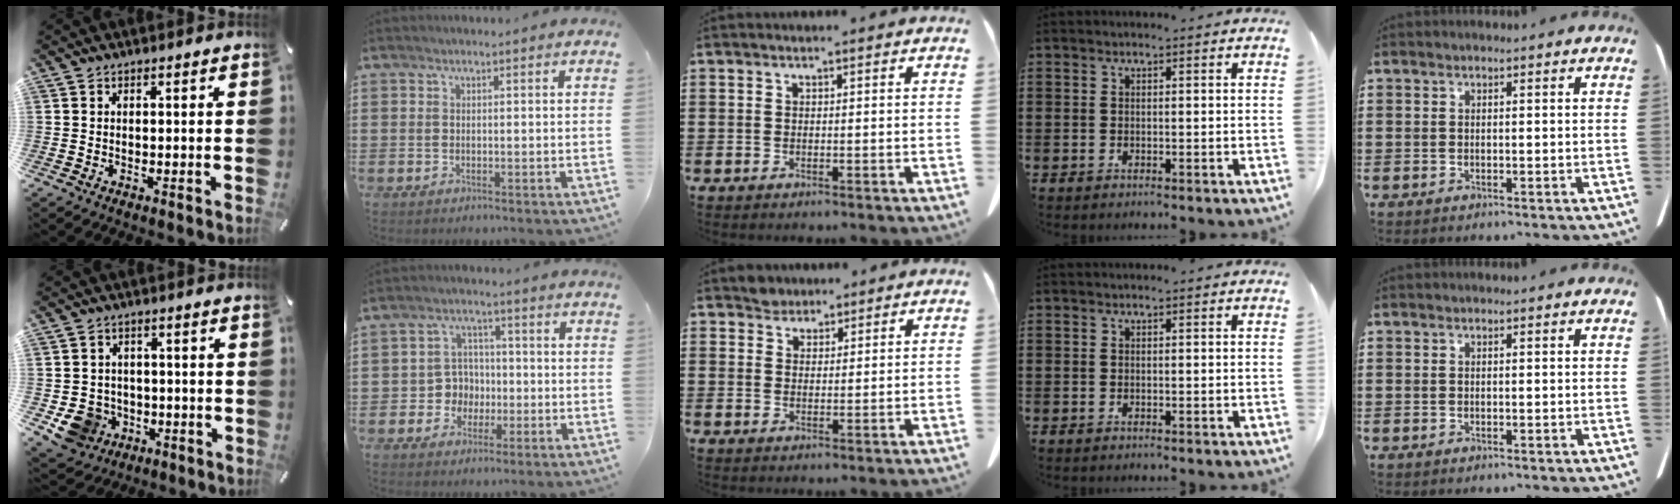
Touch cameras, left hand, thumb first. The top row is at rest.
{"thumb": {"total": 8.4, "force": [-2.5, 7.7, 2.3], "torque": [-0.059, 0.014, -0.045]}, "index": {"total": 5.0, "force": [-1.1, 4.7, 1.2], "torque": [-0.040, 0.012, -0.021]}, "middle": {"total": 2.7, "force": [2.5, 1.1, 0.1], "torque": [0.000, 0.000, 0.048]}}